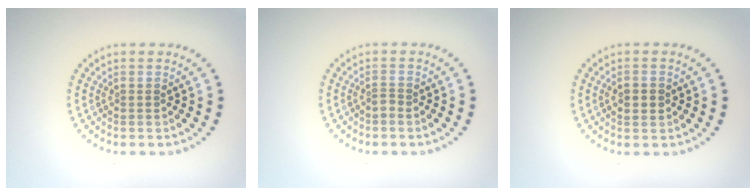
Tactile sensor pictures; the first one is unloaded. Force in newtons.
{"total": 0.9, "press": 0.5, "slide": 0.7}
{"total": 2.2, "press": 2.2, "slide": 0.1}